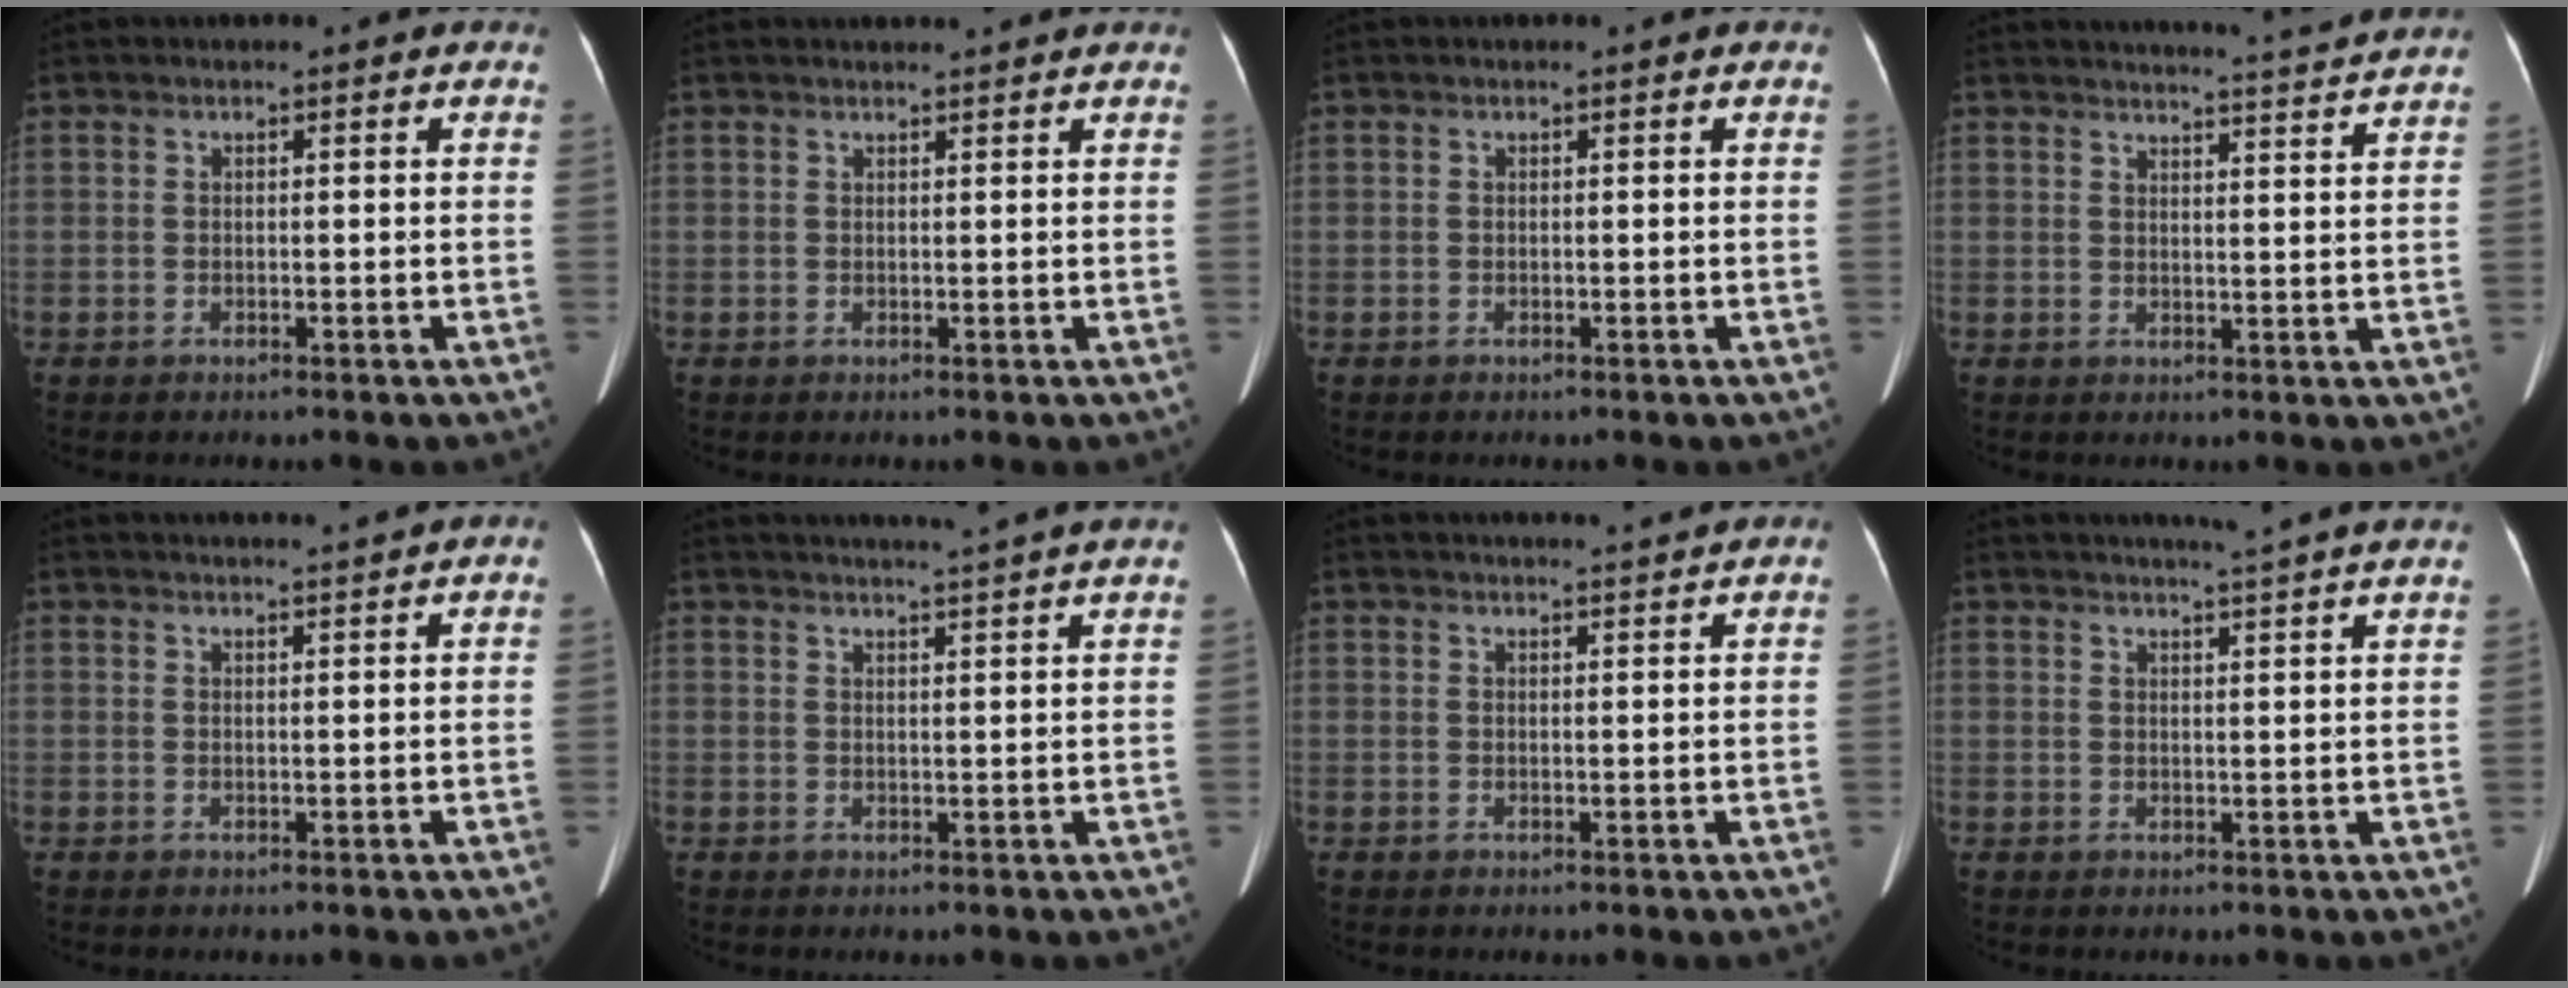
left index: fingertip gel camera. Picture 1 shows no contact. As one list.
[{"total": 3.2, "force": [3.2, 0.0, 0.8], "torque": [-0.010, 0.018, 0.040]}, {"total": 0.0}, {"total": 10.1, "force": [9.7, -1.6, 2.5], "torque": [-0.041, -0.018, 0.113]}, {"total": 4.0, "force": [3.7, -1.0, 1.2], "torque": [-0.015, 0.006, 0.047]}, {"total": 8.8, "force": [7.9, -1.6, 3.5], "torque": [-0.046, 0.005, 0.090]}, {"total": 4.3, "force": [4.0, -0.8, 1.2], "torque": [-0.018, 0.004, 0.049]}, {"total": 8.4, "force": [7.5, -1.3, 3.6], "torque": [-0.049, 0.005, 0.081]}]